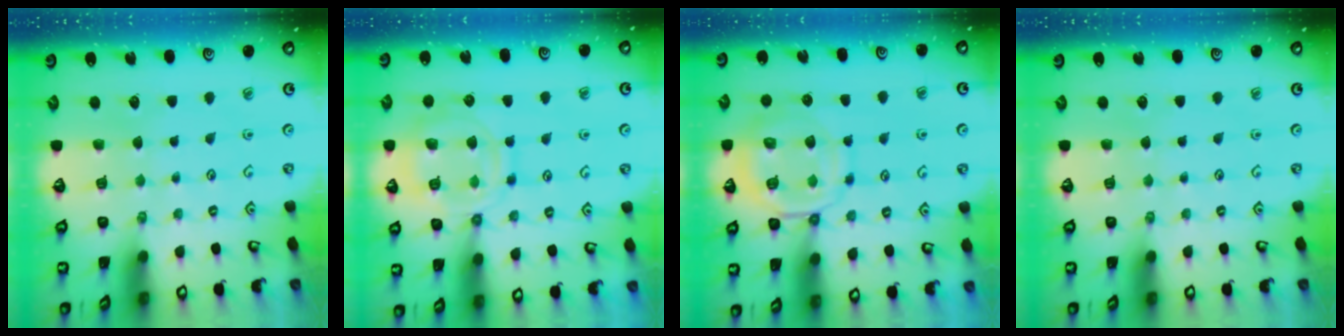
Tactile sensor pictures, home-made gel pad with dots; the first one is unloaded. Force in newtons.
{"total": 12.7, "press": 12.7, "slide": 1.2}
{"total": 11.0, "press": 10.9, "slide": 1.3}
{"total": 0.0}